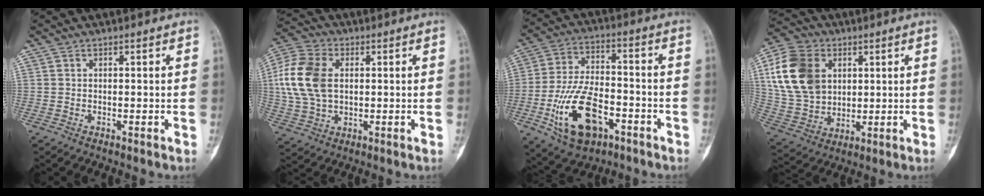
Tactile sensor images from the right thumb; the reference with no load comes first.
{"total": 13.7, "force": [1.6, 9.4, 9.9], "torque": [-0.198, 0.011, 0.029]}
{"total": 16.0, "force": [-6.4, 8.8, 11.7], "torque": [-0.208, 0.032, -0.110]}
{"total": 16.8, "force": [4.5, 12.6, 10.2], "torque": [-0.181, -0.001, 0.090]}